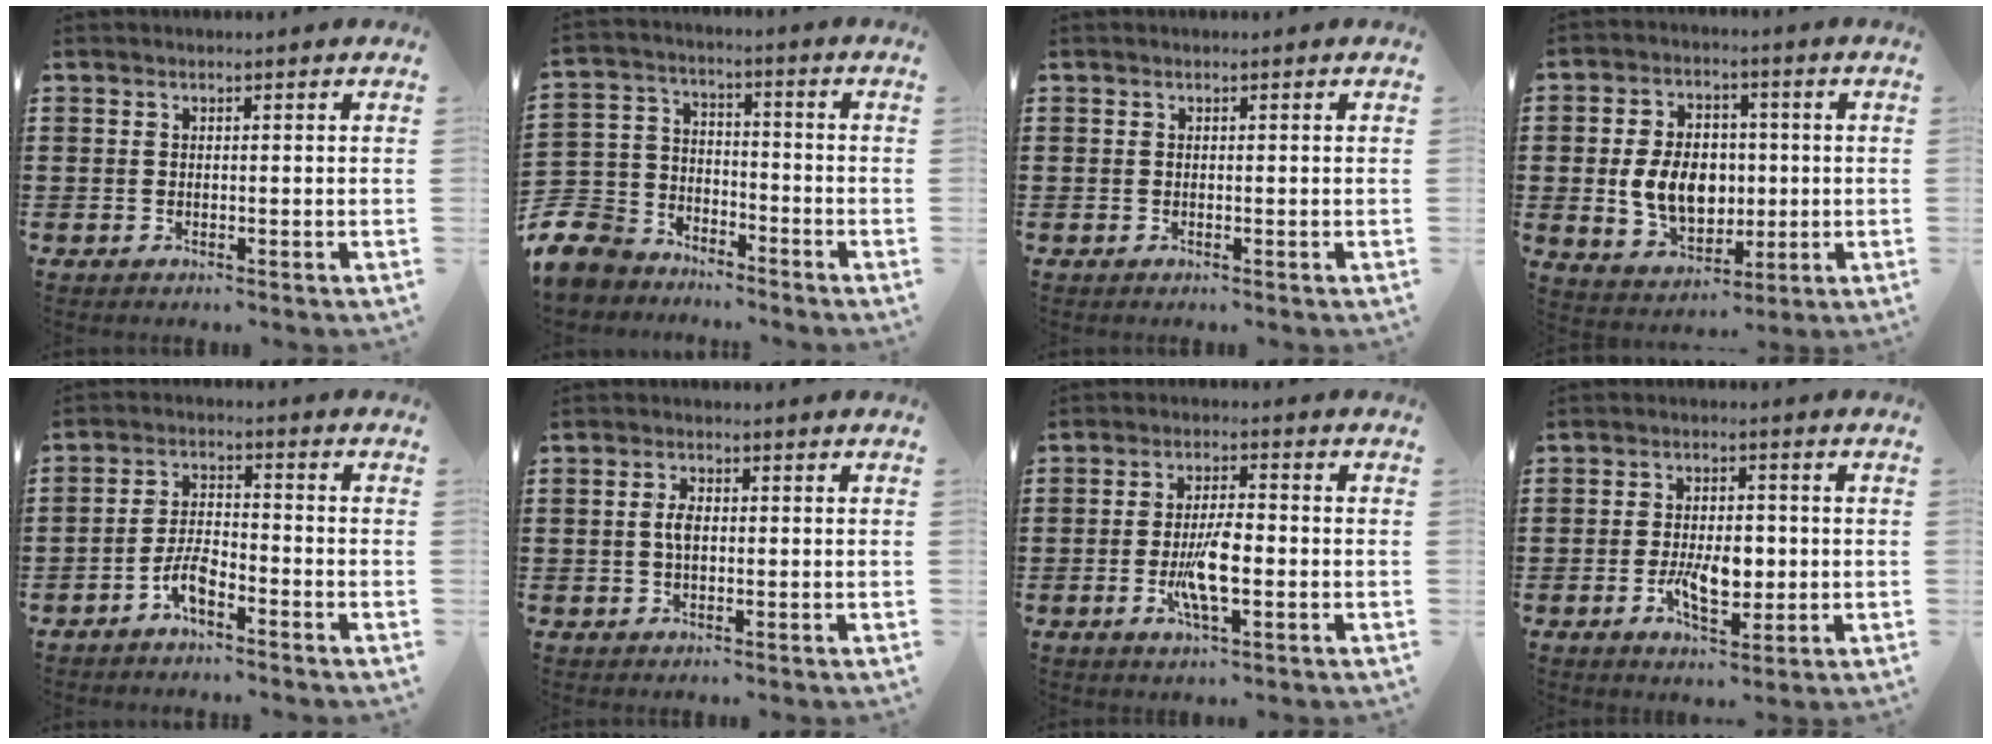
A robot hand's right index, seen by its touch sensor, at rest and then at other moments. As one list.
[{"total": 8.2, "force": [-7.0, 4.0, 1.4], "torque": [-0.071, 0.006, -0.146]}, {"total": 0.0}, {"total": 9.1, "force": [-0.3, 6.4, 6.4], "torque": [-0.129, 0.006, -0.009]}, {"total": 4.8, "force": [-3.1, 1.7, 3.2], "torque": [-0.084, 0.002, -0.067]}, {"total": 2.8, "force": [0.1, 1.3, 2.5], "torque": [-0.056, 0.002, -0.003]}, {"total": 6.9, "force": [-1.5, 2.0, 6.4], "torque": [-0.134, -0.007, -0.033]}, {"total": 6.6, "force": [-1.1, 3.4, 5.5], "torque": [-0.101, 0.002, -0.022]}]